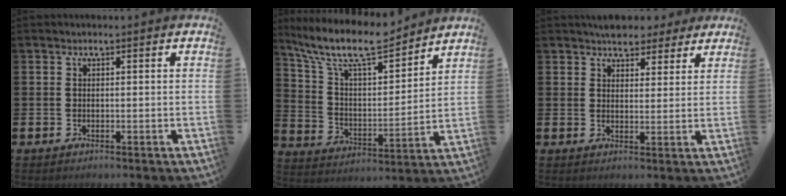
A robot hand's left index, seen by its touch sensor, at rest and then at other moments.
{"total": 11.4, "force": [9.9, 2.8, 4.8], "torque": [-0.132, -0.056, 0.174]}
{"total": 5.1, "force": [4.5, 2.4, 0.4], "torque": [-0.005, -0.018, 0.081]}